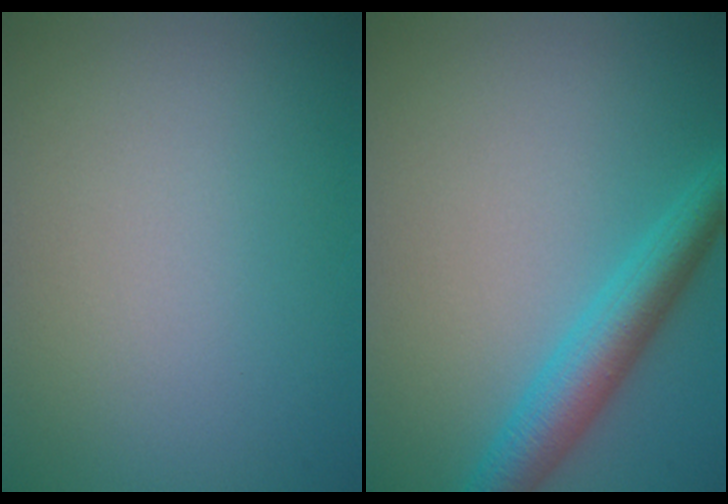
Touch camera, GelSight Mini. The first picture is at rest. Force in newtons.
{"total": 4.2, "press": 4.2, "slide": 0.1}